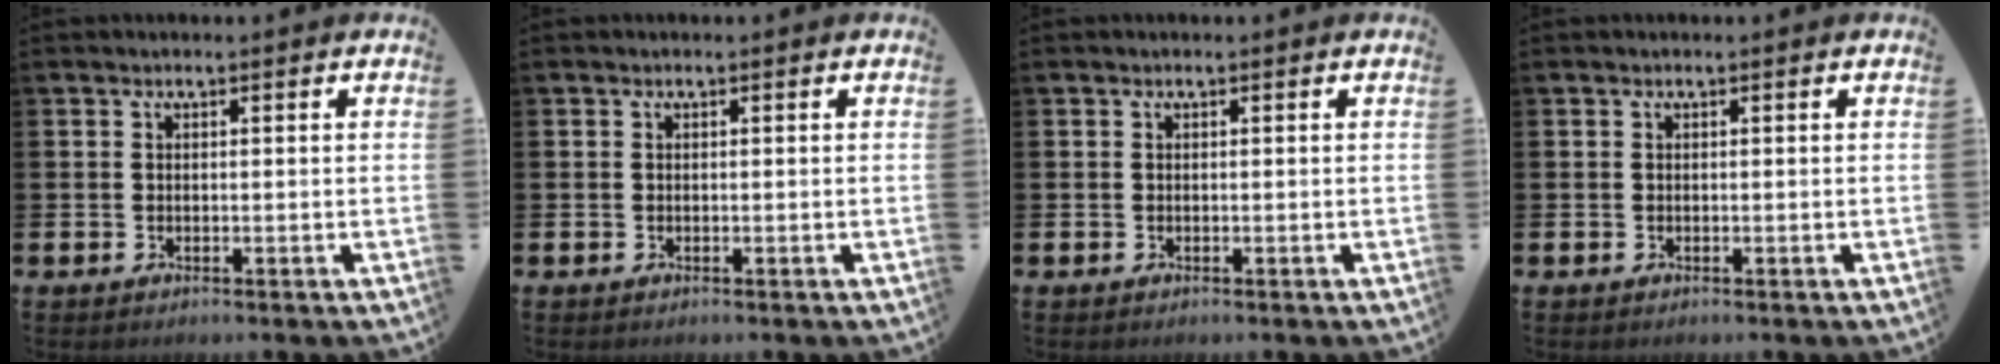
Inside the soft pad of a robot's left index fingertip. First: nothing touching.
{"total": 0.0}
{"total": 0.0}
{"total": 0.0}